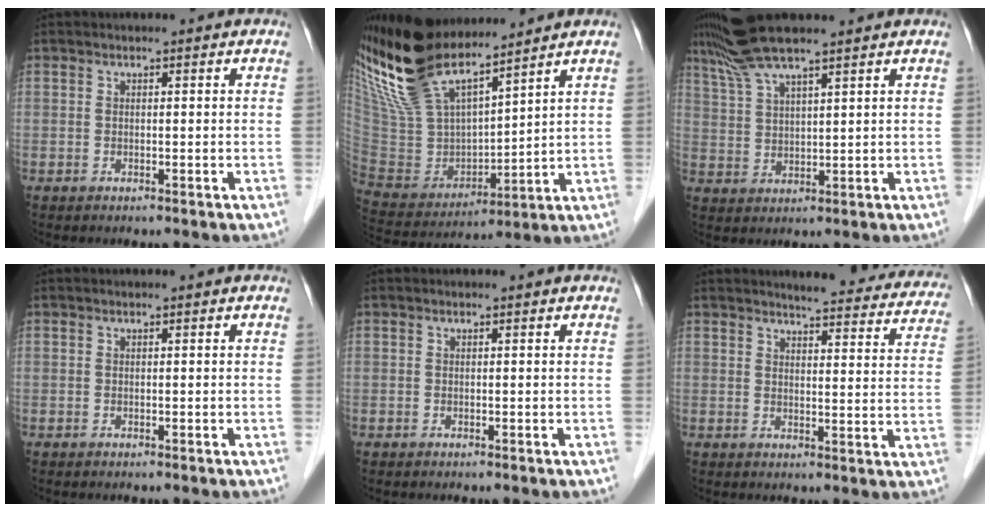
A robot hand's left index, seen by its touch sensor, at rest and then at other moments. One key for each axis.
{"total": 20.2, "fx": 16.3, "fy": 5.2, "fz": 10.7, "tx": -0.222, "ty": 0.007, "tz": 0.319}
{"total": 8.9, "fx": 7.3, "fy": 0.8, "fz": 4.9, "tx": -0.099, "ty": 0.034, "tz": 0.138}
{"total": 0.0}
{"total": 0.6, "fx": 0.6, "fy": 0.0, "fz": 0.0, "tx": -0.007, "ty": 0.001, "tz": 0.004}
{"total": 17.9, "fx": 16.6, "fy": 3.2, "fz": 6.0, "tx": -0.048, "ty": -0.041, "tz": 0.174}